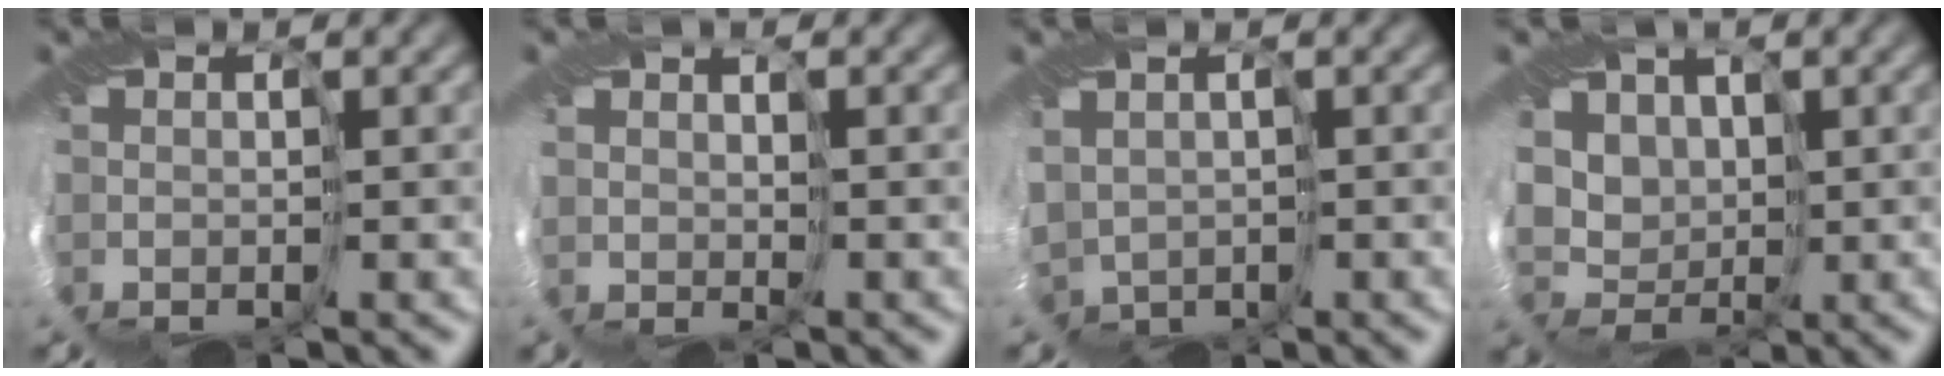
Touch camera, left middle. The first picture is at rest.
{"total": 2.3, "force": [1.6, -0.9, -1.5], "torque": [0.017, 0.005, 0.032]}
{"total": 2.3, "force": [0.7, 2.0, 1.0], "torque": [-0.037, -0.003, 0.010]}
{"total": 3.4, "force": [2.9, 1.5, -1.0], "torque": [-0.015, -0.002, 0.074]}